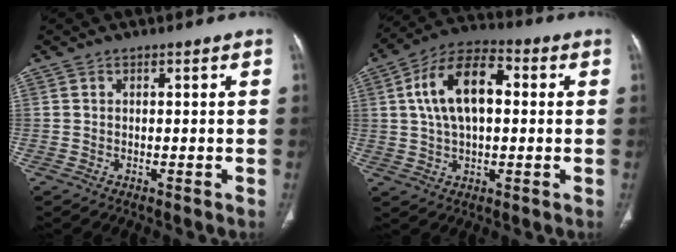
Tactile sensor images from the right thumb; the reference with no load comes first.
{"total": 14.2, "force": [2.3, 7.8, 11.6], "torque": [-0.207, 0.025, 0.033]}